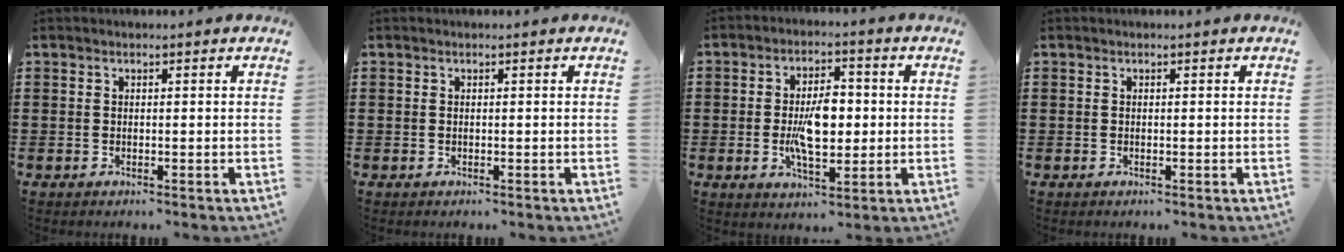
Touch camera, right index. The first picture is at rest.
{"total": 0.0}
{"total": 7.7, "force": [-0.5, 3.7, 6.7], "torque": [-0.126, -0.003, -0.019]}
{"total": 0.0}